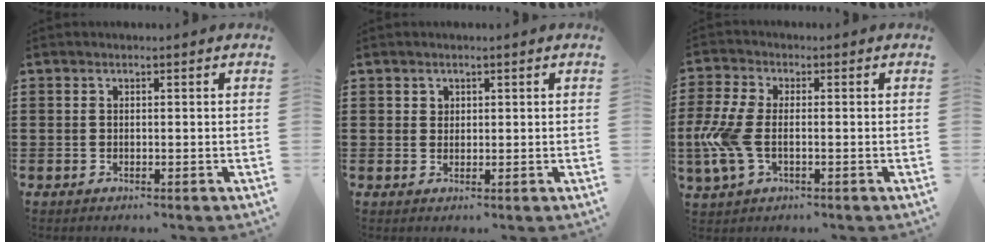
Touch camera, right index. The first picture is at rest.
{"total": 1.3, "force": [0.8, 1.0, 0.1], "torque": [-0.005, 0.003, 0.016]}
{"total": 7.4, "force": [-1.4, 3.7, 6.3], "torque": [-0.165, -0.013, -0.033]}